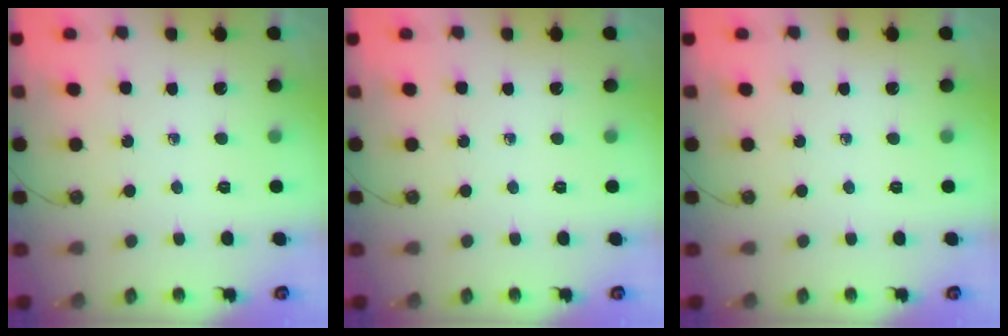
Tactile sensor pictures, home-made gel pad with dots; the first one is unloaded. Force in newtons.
{"total": 0.0}
{"total": 0.0}